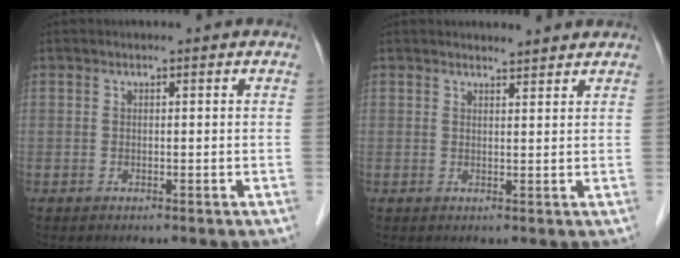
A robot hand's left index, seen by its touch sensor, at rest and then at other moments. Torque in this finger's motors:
{"motor_torque": [0.06, -0.08, -0.18, -0.02]}